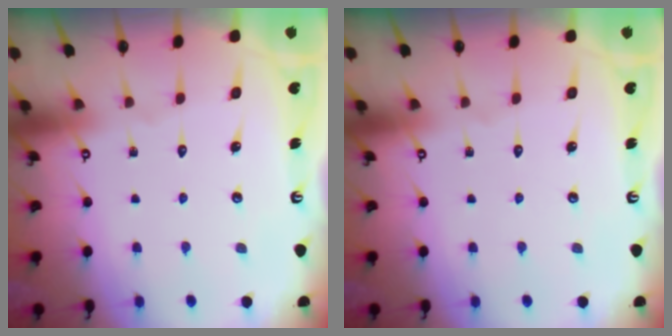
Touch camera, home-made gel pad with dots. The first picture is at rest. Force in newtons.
{"total": 0.0}